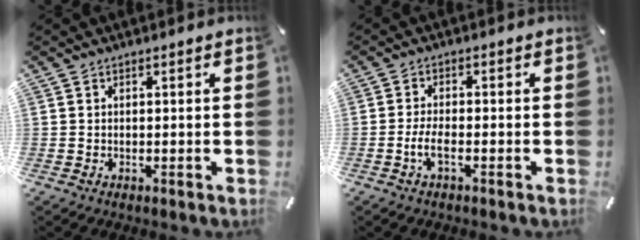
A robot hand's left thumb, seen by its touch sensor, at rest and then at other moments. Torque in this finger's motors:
{"motor_torque": [-0.12, 0.21, 0.13, 0.12, 0.08]}